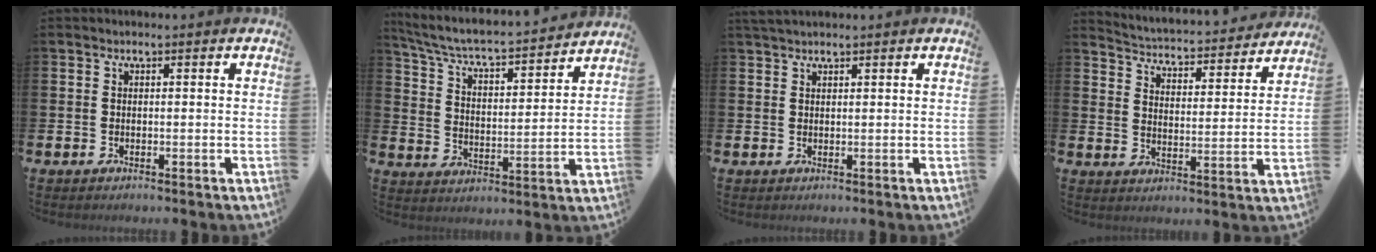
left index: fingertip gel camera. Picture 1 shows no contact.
{"total": 5.9, "force": [5.5, 0.8, 2.1], "torque": [-0.070, -0.047, 0.087]}
{"total": 1.6, "force": [1.4, 0.4, 0.5], "torque": [-0.011, 0.005, 0.026]}
{"total": 4.1, "force": [4.0, 0.7, 0.2], "torque": [-0.031, -0.040, 0.062]}